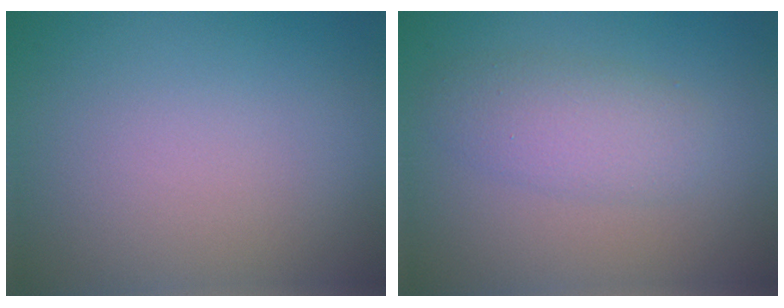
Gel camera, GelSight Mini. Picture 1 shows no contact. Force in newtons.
{"total": 2.4, "press": 2.3, "slide": 0.1}